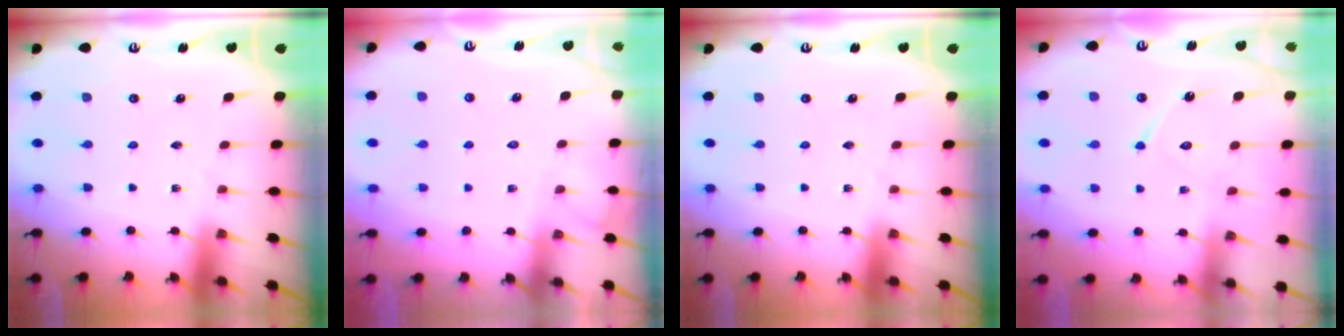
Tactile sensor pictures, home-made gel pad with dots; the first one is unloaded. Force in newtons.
{"total": 3.9, "press": 3.9, "slide": 0.5}
{"total": 0.0}
{"total": 10.8, "press": 10.8, "slide": 0.8}